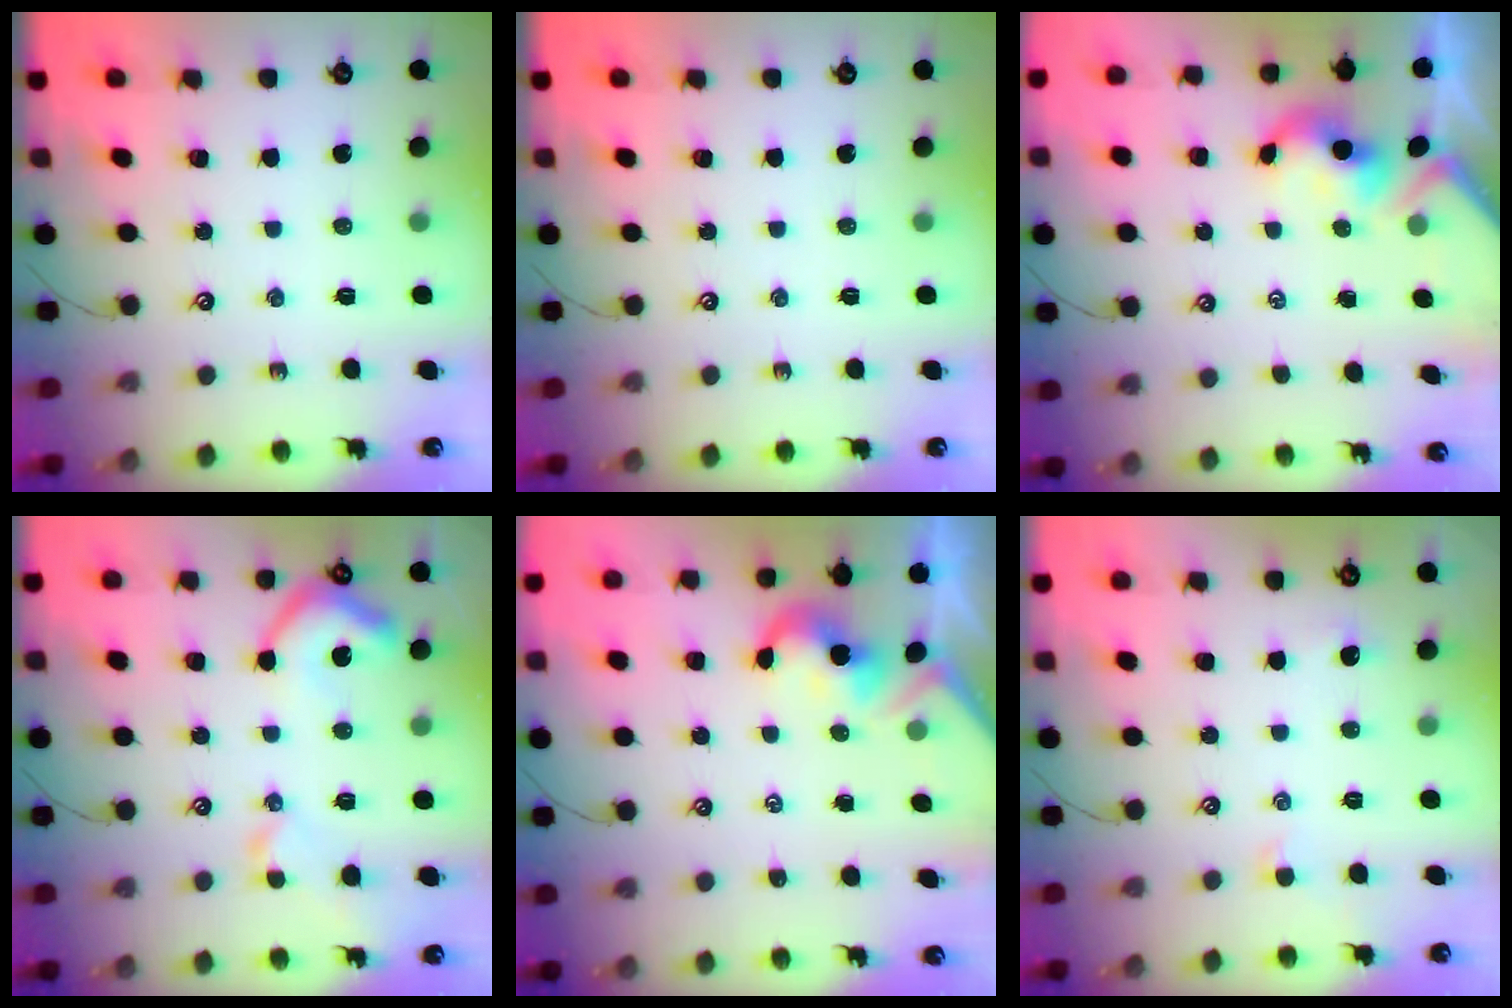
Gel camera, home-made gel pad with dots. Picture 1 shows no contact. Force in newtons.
{"total": 0.0}
{"total": 2.0, "press": 1.9, "slide": 0.8}
{"total": 9.3, "press": 9.2, "slide": 1.2}
{"total": 2.1, "press": 2.0, "slide": 0.5}
{"total": 1.2, "press": 1.2, "slide": 0.4}